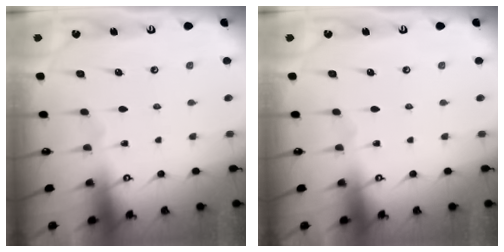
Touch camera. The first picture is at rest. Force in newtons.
{"total": 0.0}